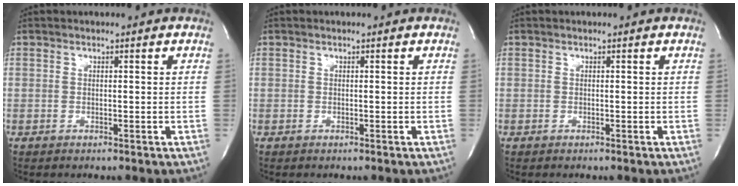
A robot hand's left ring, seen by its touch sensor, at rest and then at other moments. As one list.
[{"total": 0.0}, {"total": 0.0}]